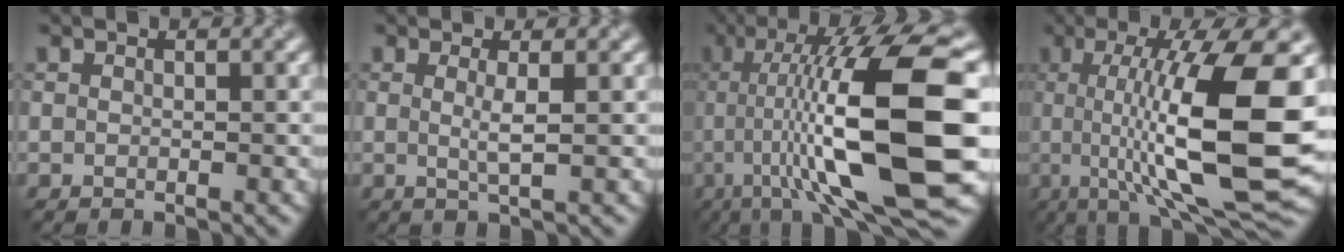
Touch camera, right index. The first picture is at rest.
{"total": 1.9, "force": [0.2, 0.3, 1.8], "torque": [-0.035, -0.003, 0.001]}
{"total": 15.8, "force": [-0.5, 3.4, 15.4], "torque": [-0.227, 0.021, -0.007]}
{"total": 15.2, "force": [0.1, 4.1, 14.6], "torque": [-0.209, 0.002, -0.001]}